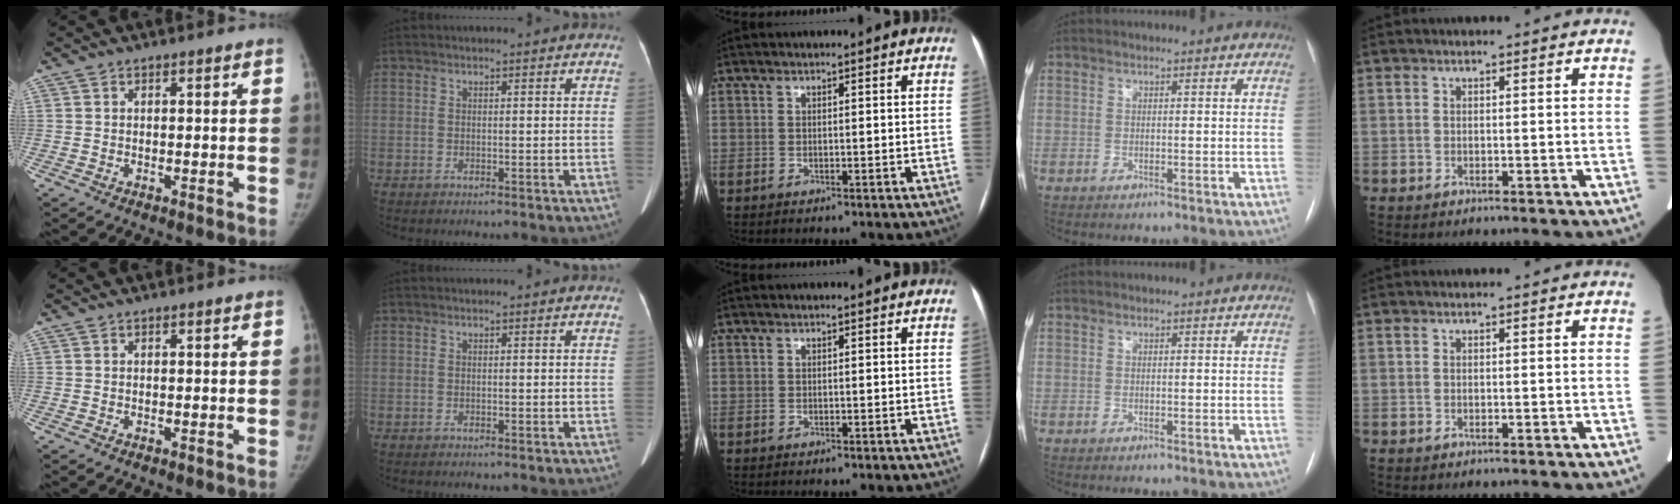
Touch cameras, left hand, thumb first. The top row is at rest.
{}